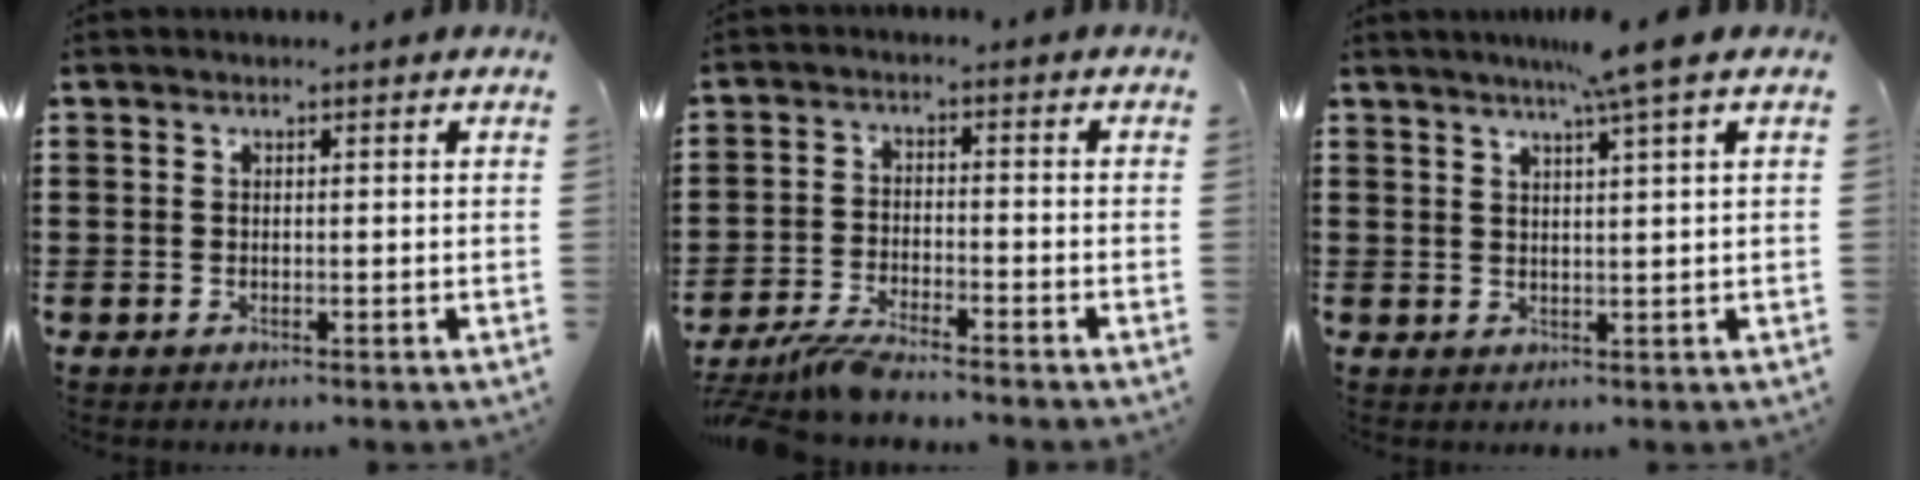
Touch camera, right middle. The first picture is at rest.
{"total": 4.4, "force": [-4.1, -0.1, 1.6], "torque": [-0.049, -0.012, -0.084]}
{"total": 4.5, "force": [3.3, -0.8, 3.0], "torque": [-0.065, -0.002, 0.056]}